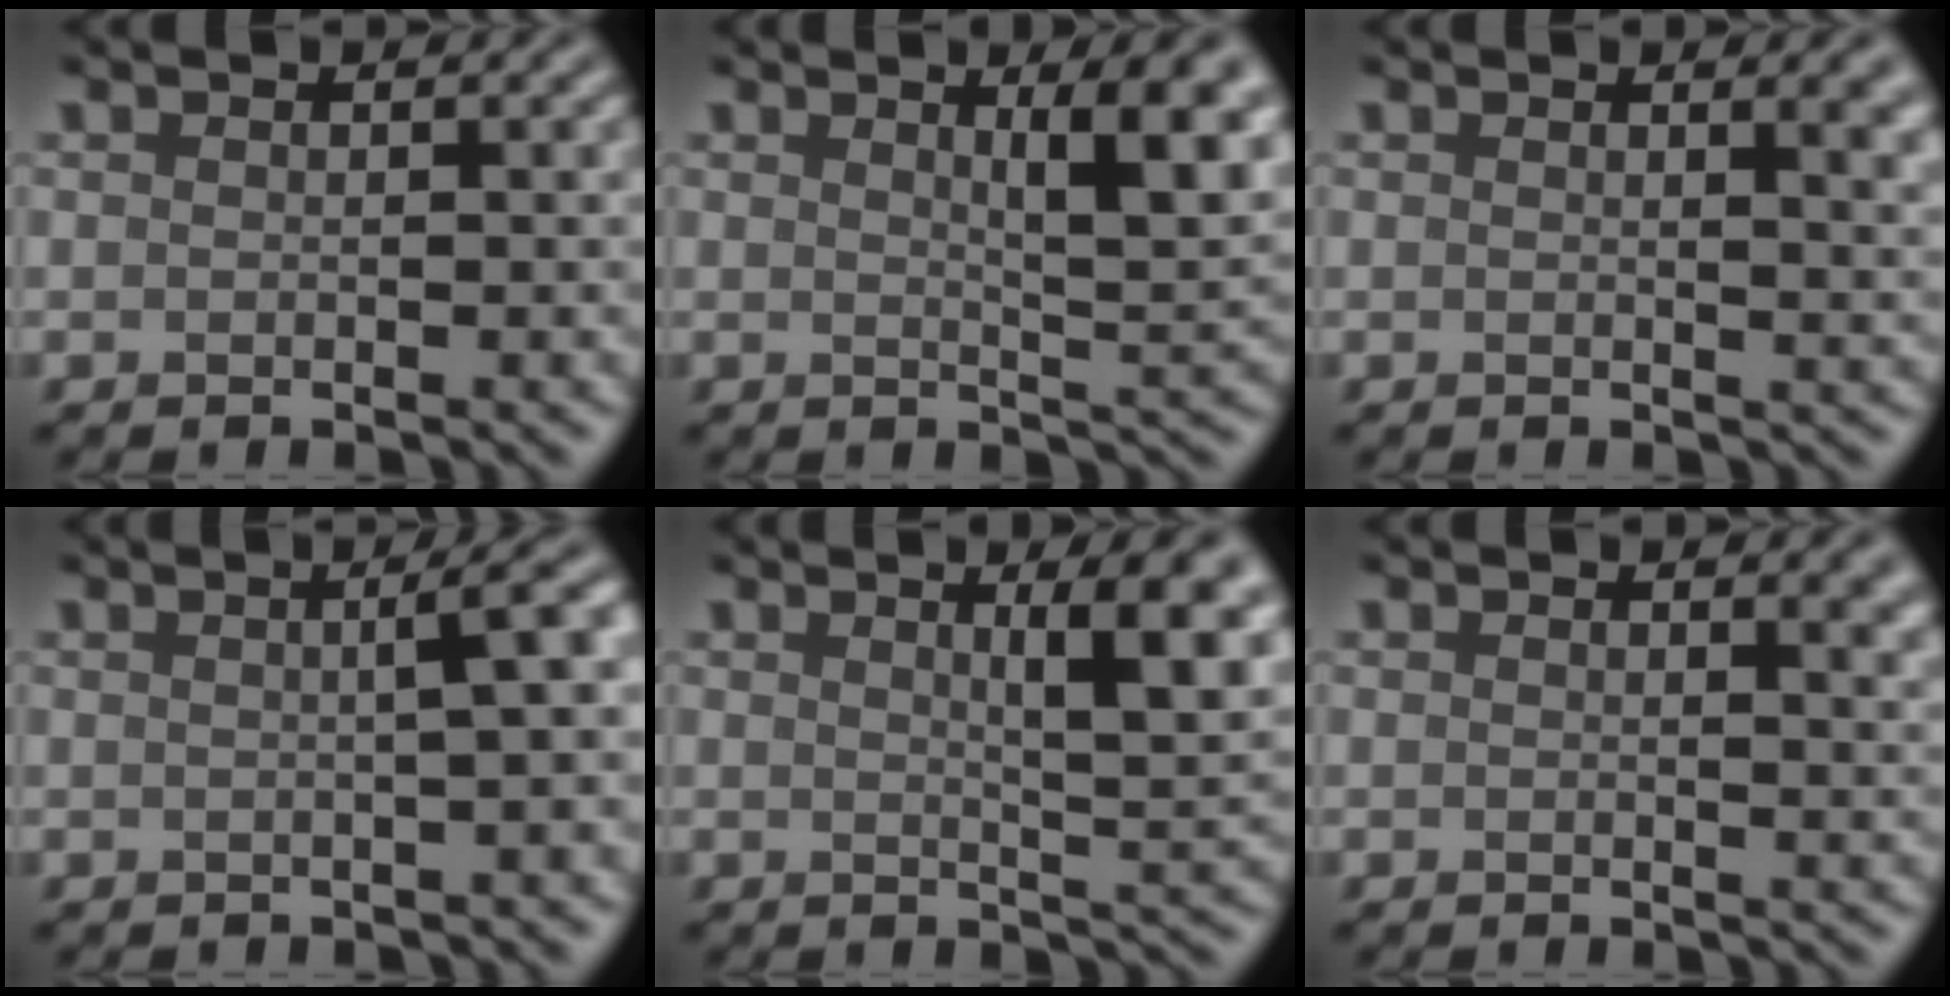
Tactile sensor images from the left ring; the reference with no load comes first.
{"total": 6.0, "force": [2.3, 1.6, 5.3], "torque": [-0.059, -0.004, 0.035]}
{"total": 3.6, "force": [1.6, 1.5, 2.9], "torque": [-0.017, 0.003, 0.019]}
{"total": 3.9, "force": [0.4, 1.0, 3.8], "torque": [-0.033, 0.019, 0.002]}
{"total": 6.3, "force": [2.2, 1.6, 5.6], "torque": [-0.059, 0.000, 0.032]}
{"total": 2.7, "force": [1.5, 1.1, 2.0], "torque": [-0.009, 0.003, 0.019]}